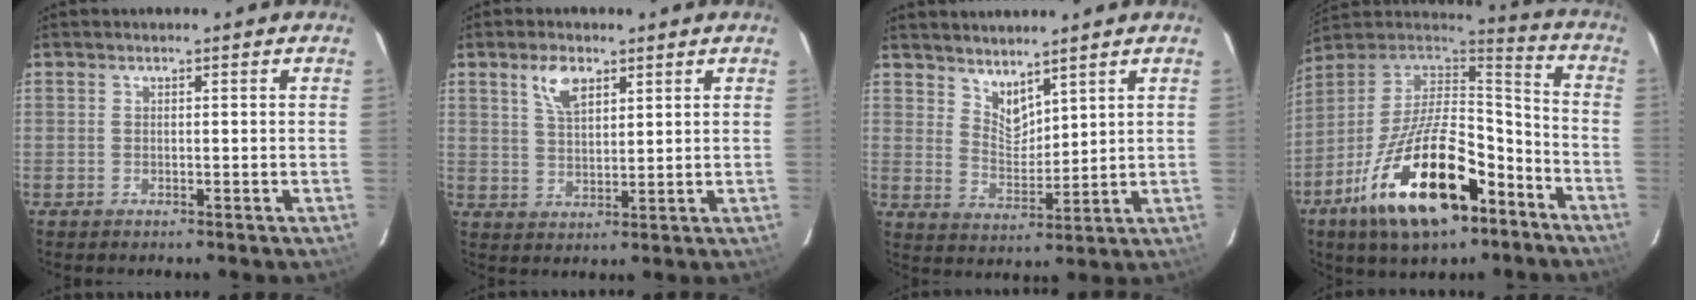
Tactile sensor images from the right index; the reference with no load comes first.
{"total": 5.6, "force": [3.2, 2.7, 3.8], "torque": [-0.070, 0.008, 0.062]}
{"total": 5.5, "force": [4.7, 2.0, 2.0], "torque": [-0.028, -0.005, 0.091]}
{"total": 24.4, "force": [-12.1, 11.0, 18.2], "torque": [-0.343, -0.013, -0.194]}